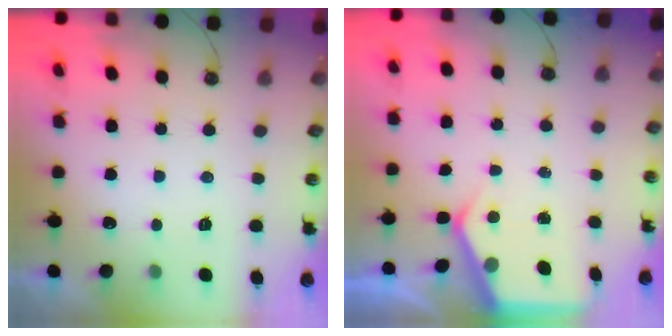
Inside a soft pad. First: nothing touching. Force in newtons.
{"total": 4.5, "press": 4.4, "slide": 0.6}